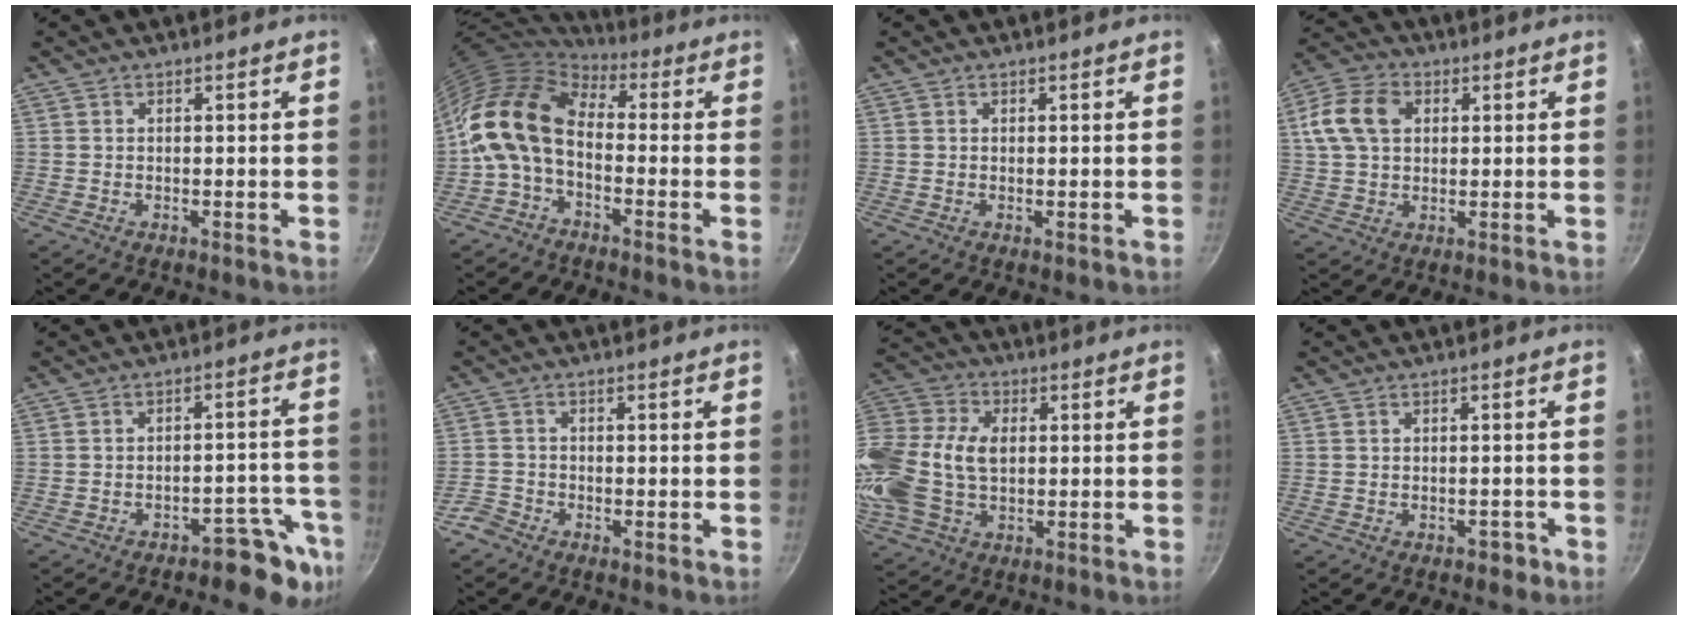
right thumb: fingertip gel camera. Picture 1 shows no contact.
{"total": 12.4, "force": [-1.5, 8.0, 9.3], "torque": [-0.158, 0.031, -0.045]}
{"total": 0.0}
{"total": 10.7, "force": [2.7, 7.7, 7.0], "torque": [-0.124, 0.010, 0.038]}
{"total": 7.8, "force": [-5.5, 3.6, 4.2], "torque": [0.006, 0.062, -0.069]}
{"total": 2.9, "force": [-2.3, 1.6, 0.5], "torque": [-0.009, 0.021, -0.047]}
{"total": 21.1, "force": [0.5, 14.7, 15.1], "torque": [-0.335, 0.033, 0.004]}
{"total": 1.9, "force": [-1.2, 1.2, 0.8], "torque": [0.005, 0.018, -0.004]}